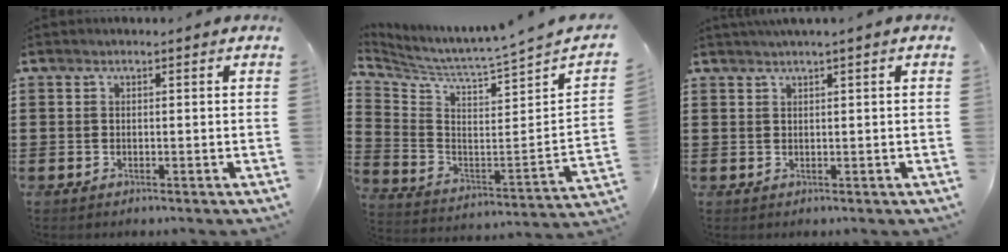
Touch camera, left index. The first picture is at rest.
{"total": 3.3, "force": [2.8, -1.6, 0.6], "torque": [-0.035, -0.066, 0.035]}
{"total": 1.2, "force": [0.9, -0.3, 0.7], "torque": [-0.012, -0.001, 0.017]}